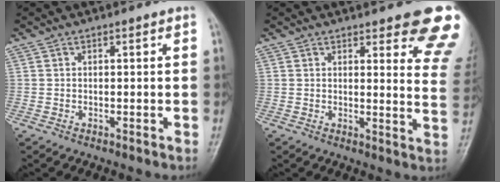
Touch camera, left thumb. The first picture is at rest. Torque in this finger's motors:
{"motor_torque": [3.47, 1.54, 1.35, -1.42, 0.07]}